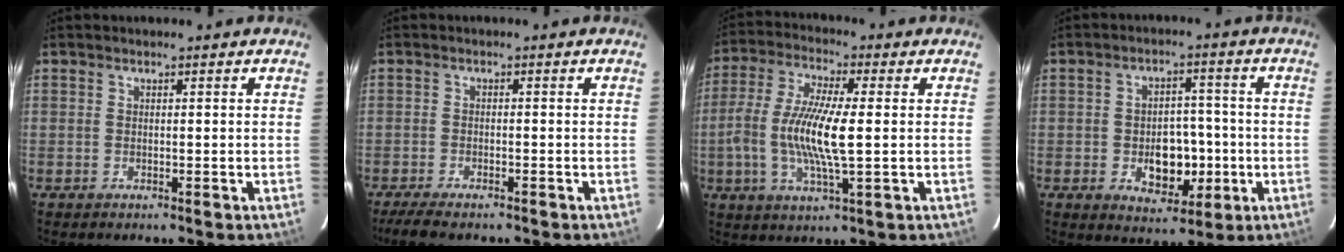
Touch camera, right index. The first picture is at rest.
{"total": 6.1, "force": [-5.0, 1.3, 3.2], "torque": [-0.081, -0.022, -0.090]}
{"total": 12.5, "force": [-0.9, 2.5, 12.2], "torque": [-0.246, -0.001, -0.022]}
{"total": 8.7, "force": [-2.1, 5.9, 6.0], "torque": [-0.107, 0.005, -0.015]}